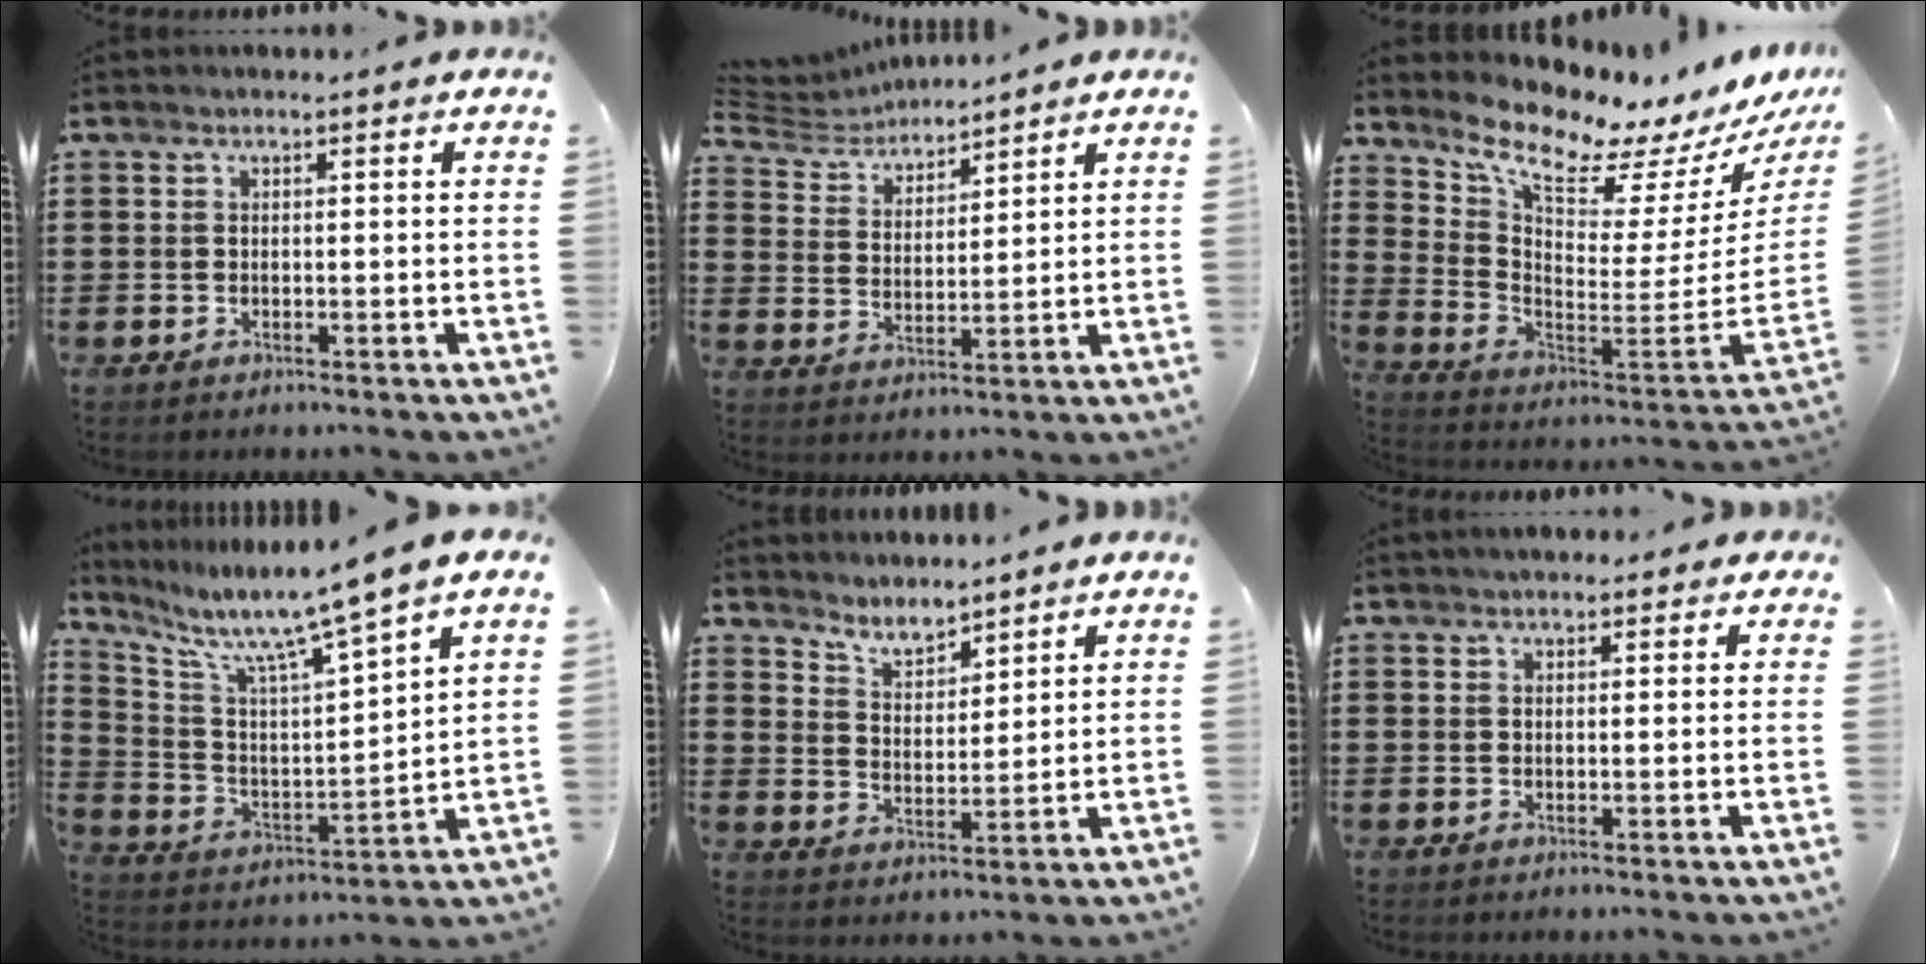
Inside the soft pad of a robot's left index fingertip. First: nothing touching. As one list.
[{"total": 4.8, "force": [4.6, 1.3, 0.8], "torque": [-0.041, -0.019, 0.080]}, {"total": 9.6, "force": [8.4, 1.6, 4.4], "torque": [-0.108, -0.082, 0.137]}, {"total": 9.1, "force": [7.3, -0.6, 5.4], "torque": [-0.133, -0.052, 0.114]}, {"total": 4.3, "force": [4.1, 0.9, 0.5], "torque": [-0.027, -0.011, 0.076]}, {"total": 1.6, "force": [1.3, 0.8, 0.6], "torque": [-0.014, 0.007, 0.023]}]